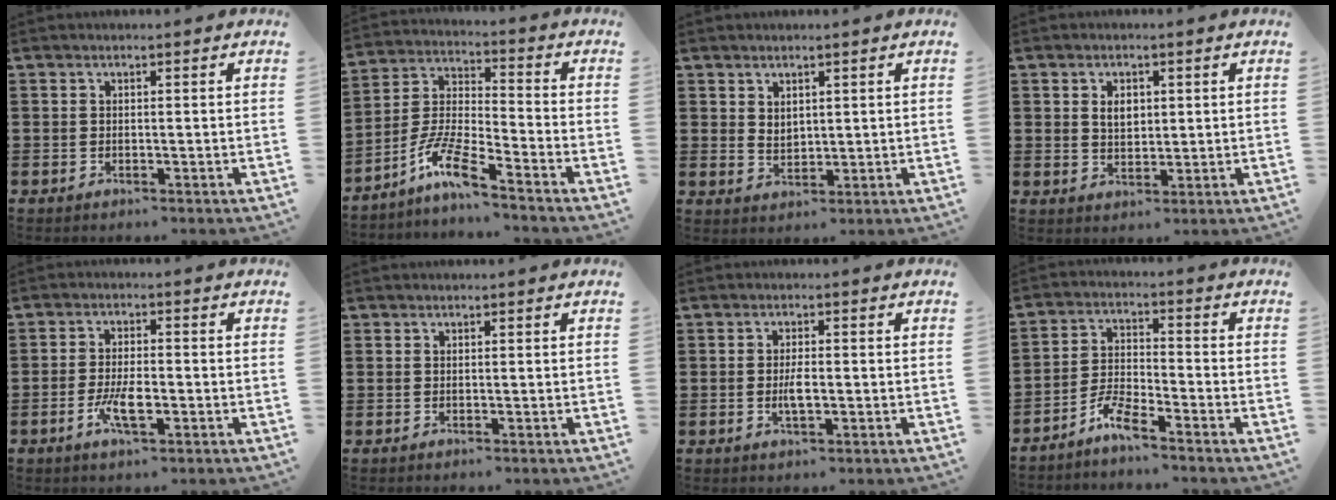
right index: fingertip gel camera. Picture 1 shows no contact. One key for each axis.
{"total": 8.0, "fx": -5.7, "fy": 1.2, "fz": 5.5, "tx": -0.131, "ty": -0.010, "tz": -0.115}
{"total": 2.1, "fx": 1.7, "fy": 1.2, "fz": 0.6, "tx": -0.015, "ty": 0.003, "tz": 0.032}
{"total": 2.9, "fx": 0.8, "fy": 1.9, "fz": 2.1, "tx": -0.039, "ty": 0.005, "tz": 0.011}
{"total": 4.7, "fx": -1.6, "fy": 1.8, "fz": 4.1, "tx": -0.083, "ty": 0.000, "tz": -0.029}
{"total": 0.0}
{"total": 3.1, "fx": -0.5, "fy": 1.0, "fz": 2.9, "tx": -0.060, "ty": -0.003, "tz": -0.011}
{"total": 4.5, "fx": -3.9, "fy": 0.6, "fz": 2.2, "tx": -0.064, "ty": -0.001, "tz": -0.082}